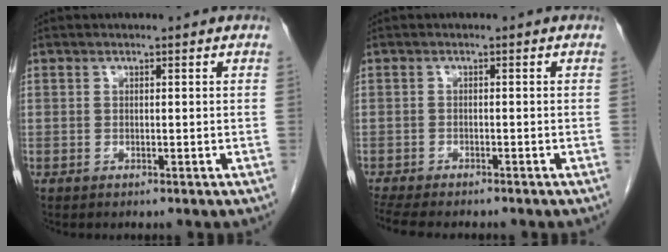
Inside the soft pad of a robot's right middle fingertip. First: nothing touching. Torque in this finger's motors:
{"motor_torque": [0.05, -0.03, 0.05, 0.04]}